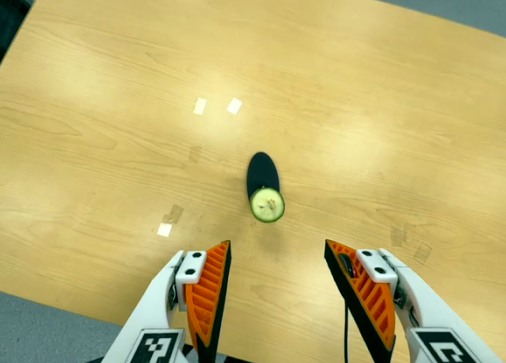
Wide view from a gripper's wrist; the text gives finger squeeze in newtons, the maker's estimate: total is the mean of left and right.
{"total": 0.0}